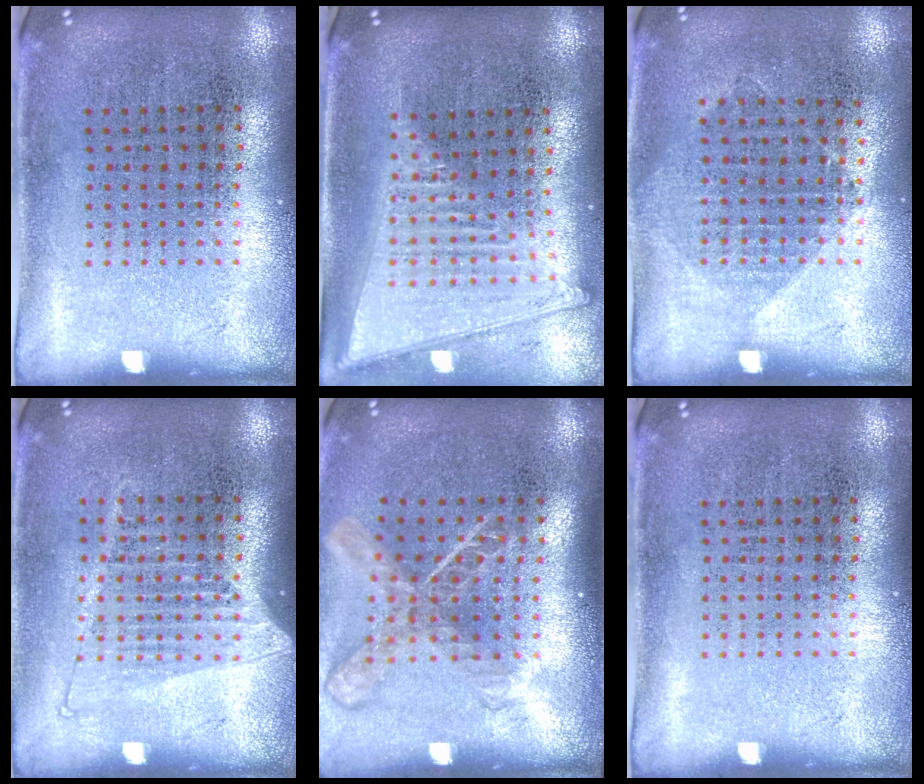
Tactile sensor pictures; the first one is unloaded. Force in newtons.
{"total": 1.9, "press": 1.7, "slide": 0.9}
{"total": 1.1, "press": 0.9, "slide": 0.5}
{"total": 1.3, "press": 1.1, "slide": 0.5}
{"total": 2.0, "press": 1.4, "slide": 1.3}
{"total": 0.0}